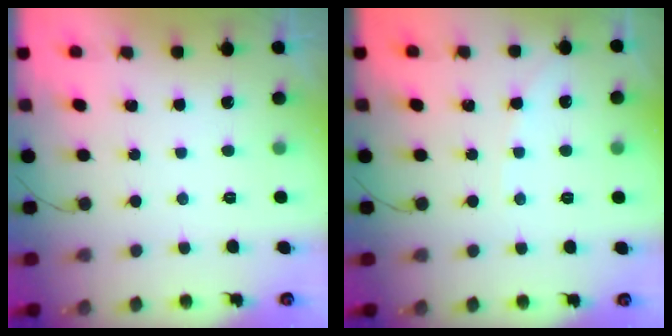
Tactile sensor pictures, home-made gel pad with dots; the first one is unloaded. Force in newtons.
{"total": 2.5, "press": 2.4, "slide": 0.5}